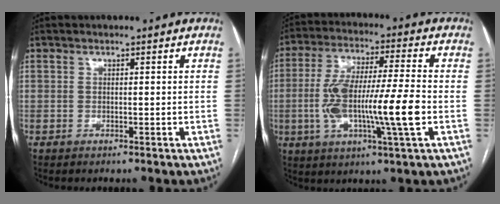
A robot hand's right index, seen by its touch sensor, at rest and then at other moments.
{"total": 14.6, "force": [-2.5, 1.1, 14.4], "torque": [-0.278, 0.005, -0.046]}